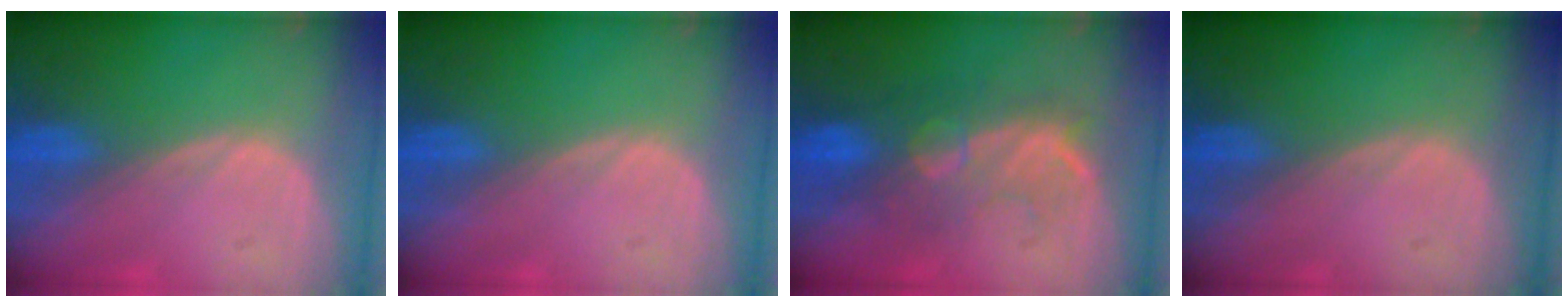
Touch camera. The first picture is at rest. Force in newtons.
{"total": 0.0}
{"total": 8.8, "press": 8.4, "slide": 2.7}
{"total": 0.0}